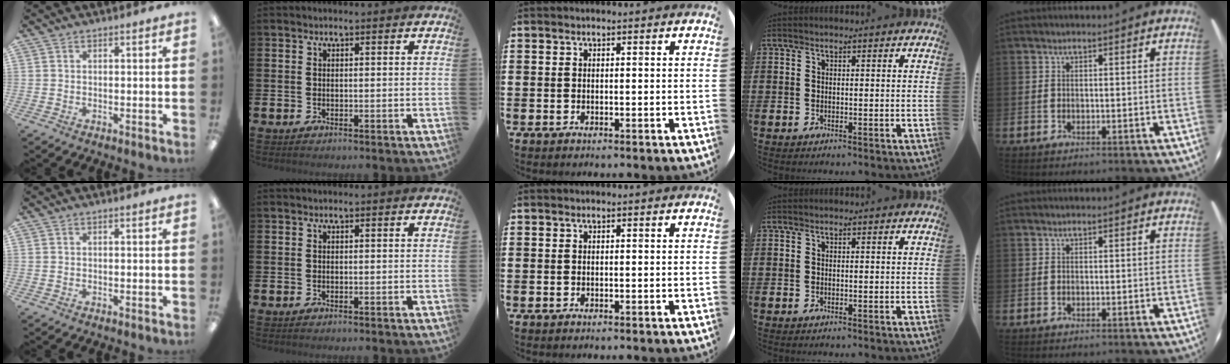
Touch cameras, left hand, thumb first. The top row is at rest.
{}